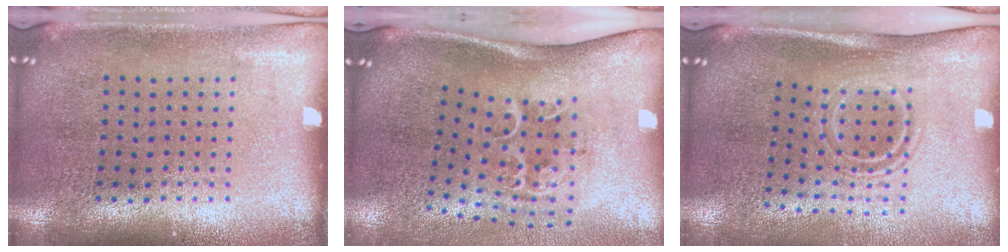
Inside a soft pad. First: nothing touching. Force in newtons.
{"total": 2.2, "press": 1.3, "slide": 1.8}
{"total": 1.7, "press": 1.1, "slide": 1.4}